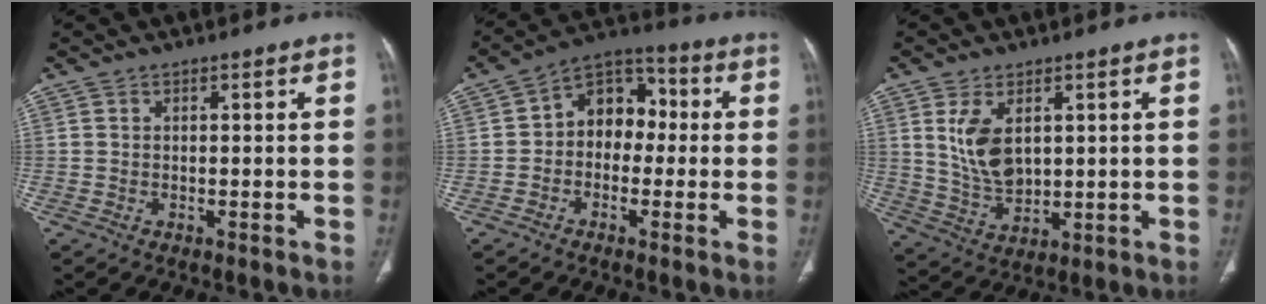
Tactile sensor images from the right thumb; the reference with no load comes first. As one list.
[{"total": 10.2, "force": [-0.1, 7.7, 6.7], "torque": [-0.060, 0.040, -0.020]}, {"total": 8.9, "force": [2.5, 5.3, 6.6], "torque": [-0.116, -0.016, 0.065]}]